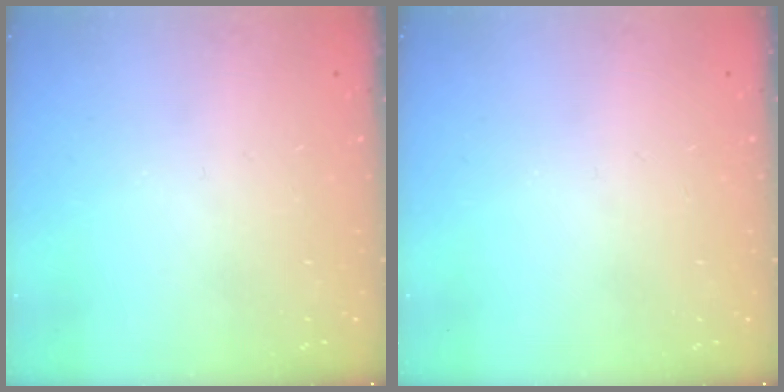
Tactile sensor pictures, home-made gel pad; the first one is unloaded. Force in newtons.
{"total": 0.0}